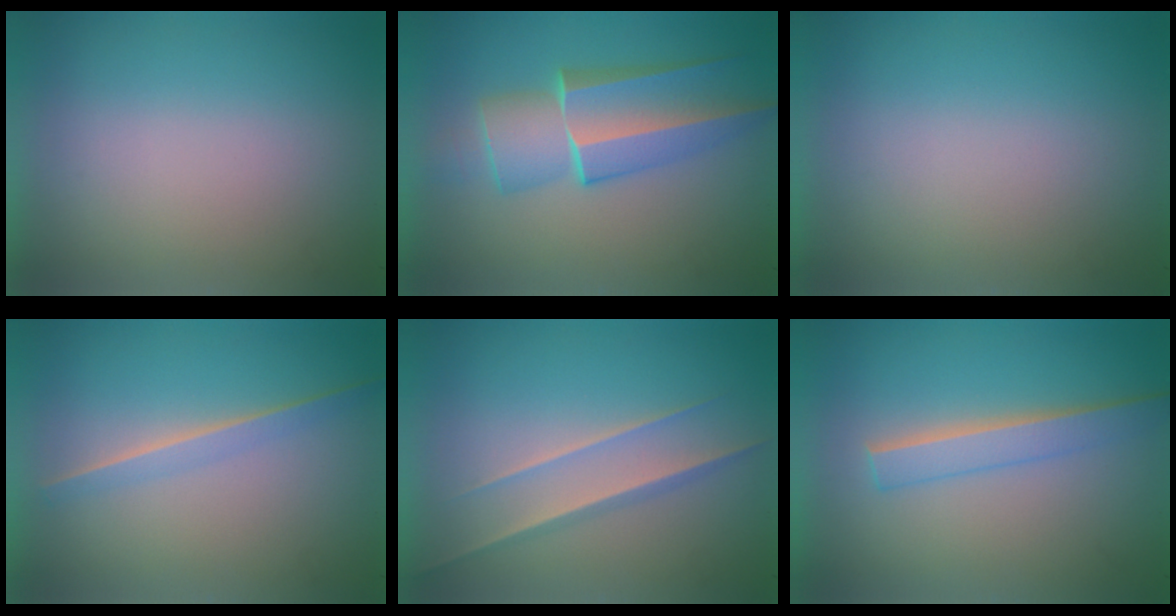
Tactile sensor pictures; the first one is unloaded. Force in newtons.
{"total": 5.6}
{"total": 0.0}
{"total": 1.3}
{"total": 1.5}
{"total": 2.2}